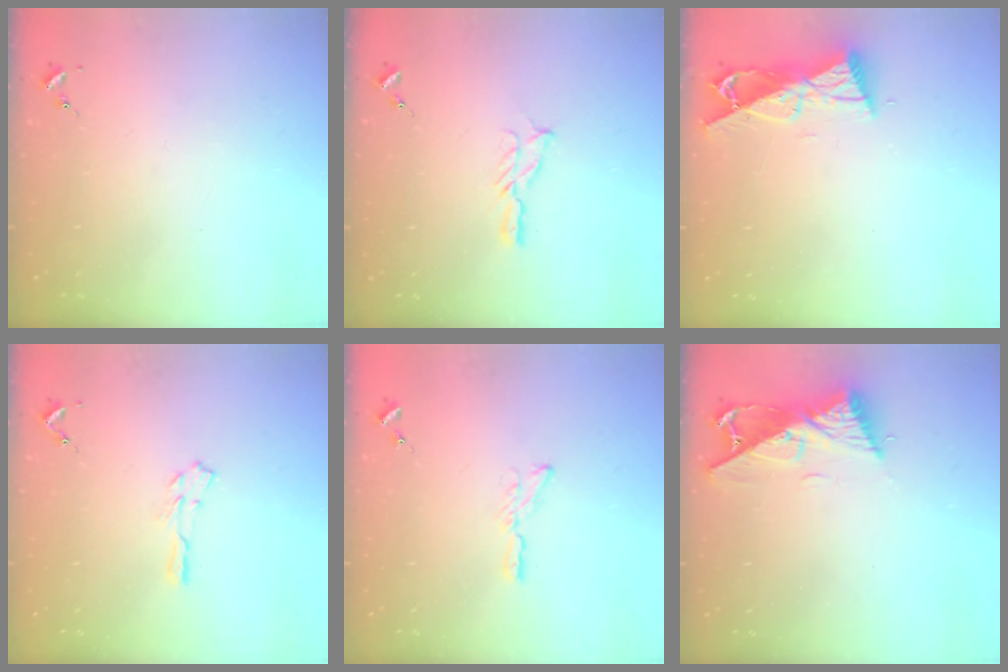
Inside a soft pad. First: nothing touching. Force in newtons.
{"total": 5.3, "press": 5.3, "slide": 0.5}
{"total": 8.8, "press": 8.7, "slide": 1.0}
{"total": 4.0, "press": 3.9, "slide": 0.4}
{"total": 5.6, "press": 5.6, "slide": 0.4}
{"total": 12.1, "press": 12.1, "slide": 1.2}